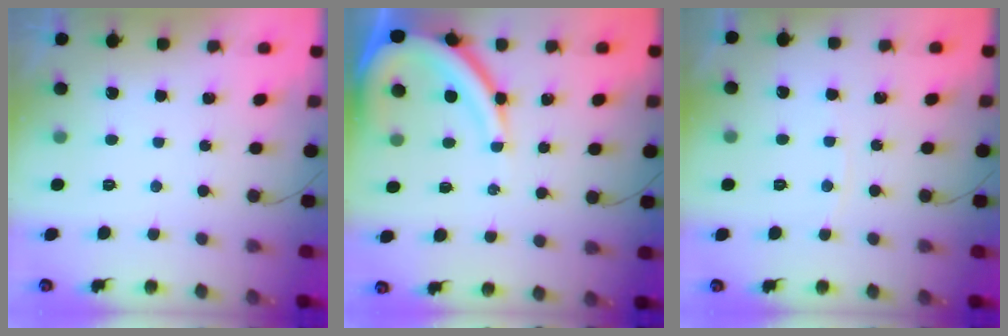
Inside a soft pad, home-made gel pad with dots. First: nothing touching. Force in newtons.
{"total": 11.4, "press": 11.3, "slide": 1.3}
{"total": 4.3, "press": 4.3, "slide": 0.7}